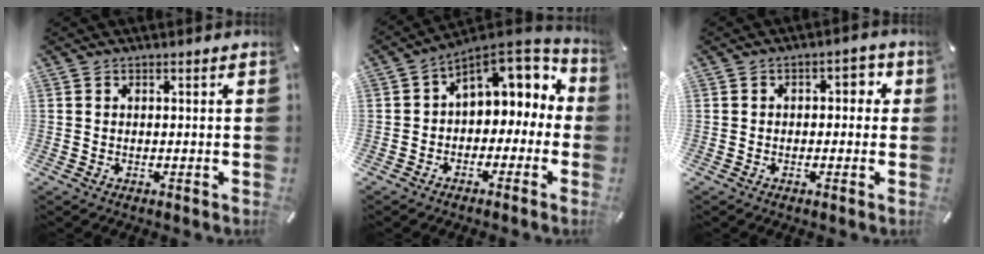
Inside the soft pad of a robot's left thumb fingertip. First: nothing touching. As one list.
[{"total": 8.5, "force": [3.6, 6.3, 4.4], "torque": [-0.060, -0.030, 0.066]}, {"total": 3.2, "force": [-0.7, 2.1, 2.3], "torque": [-0.037, 0.014, -0.021]}]